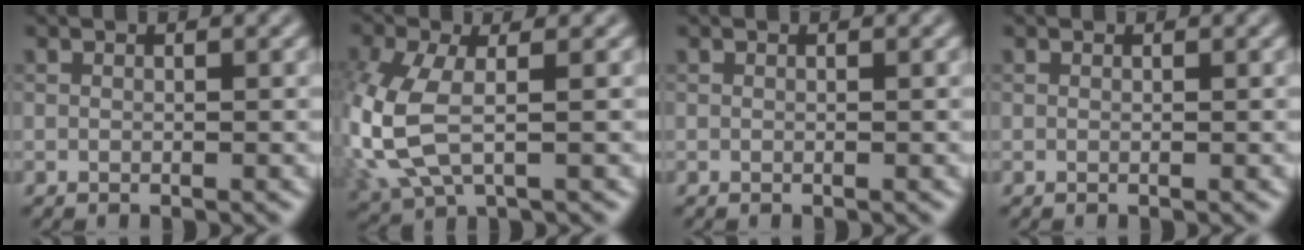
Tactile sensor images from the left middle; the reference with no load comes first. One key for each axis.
{"total": 5.7, "fx": -0.2, "fy": 3.0, "fz": 4.9, "tx": -0.136, "ty": -0.007, "tz": -0.003}
{"total": 0.0}
{"total": 0.0}